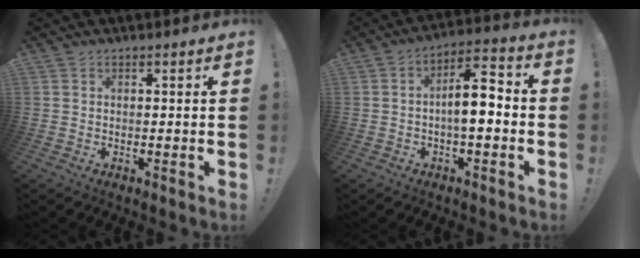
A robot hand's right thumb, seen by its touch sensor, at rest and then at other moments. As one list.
[{"total": 10.5, "force": [-1.3, 4.1, 9.6], "torque": [-0.139, 0.010, -0.023]}]